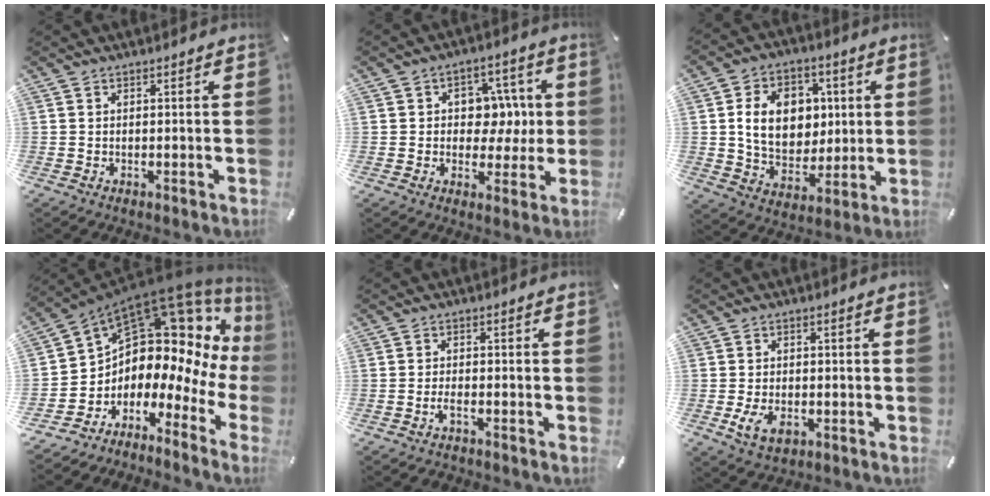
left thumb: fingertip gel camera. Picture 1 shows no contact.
{"total": 9.0, "force": [0.7, 7.6, 4.9], "torque": [-0.062, 0.003, 0.012]}
{"total": 14.0, "force": [2.3, 11.1, 8.2], "torque": [-0.140, 0.007, 0.045]}
{"total": 12.7, "force": [7.3, 8.0, 6.5], "torque": [-0.115, -0.097, 0.128]}
{"total": 2.4, "force": [-1.4, 0.8, 1.8], "torque": [-0.030, 0.005, -0.026]}
{"total": 4.9, "force": [-1.5, 3.3, 3.4], "torque": [-0.068, -0.002, -0.030]}